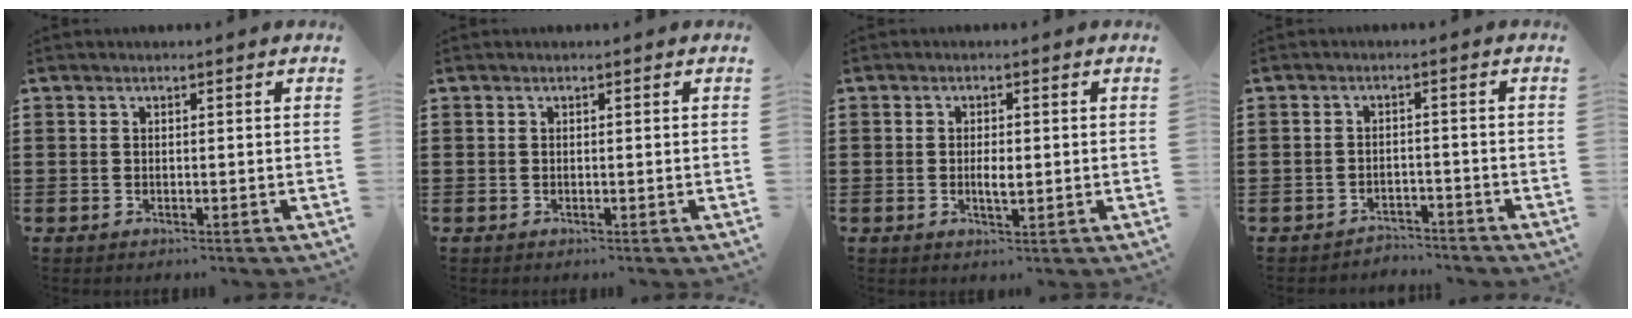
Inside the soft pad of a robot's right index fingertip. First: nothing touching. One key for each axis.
{"total": 0.0}
{"total": 2.5, "fx": -0.1, "fy": 0.8, "fz": 2.3, "tx": -0.044, "ty": -0.001, "tz": -0.003}
{"total": 2.6, "fx": -2.6, "fy": 0.5, "fz": -0.2, "tx": -0.005, "ty": 0.003, "tz": -0.058}